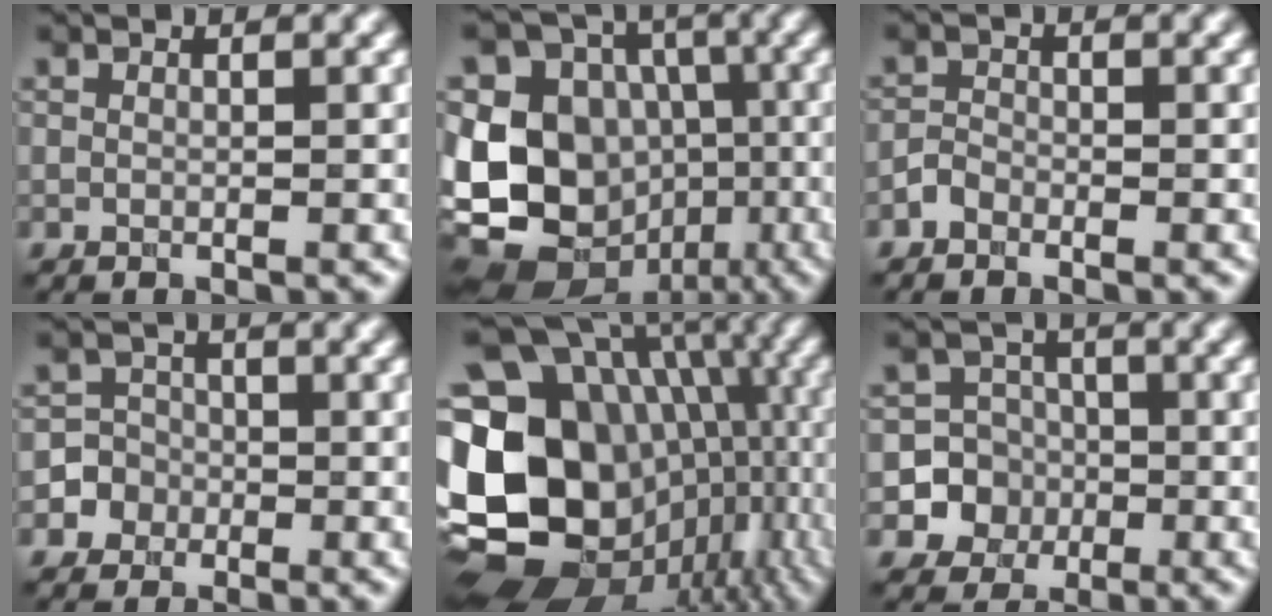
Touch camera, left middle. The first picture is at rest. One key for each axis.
{"total": 12.8, "fx": -2.8, "fy": 10.8, "fz": 6.3, "tx": -0.137, "ty": -0.004, "tz": -0.053}
{"total": 1.2, "fx": -1.1, "fy": 0.3, "fz": -0.1, "tx": -0.002, "ty": 0.004, "tz": -0.019}
{"total": 3.3, "fx": -1.8, "fy": 2.8, "fz": -0.3, "tx": 0.031, "ty": 0.003, "tz": -0.031}
{"total": 21.2, "fx": -2.9, "fy": 17.5, "fz": 11.7, "tx": -0.216, "ty": 0.001, "tz": -0.046}
{"total": 7.1, "fx": -2.5, "fy": 6.6, "fz": 0.2, "tx": 0.003, "ty": 0.004, "tz": -0.055}